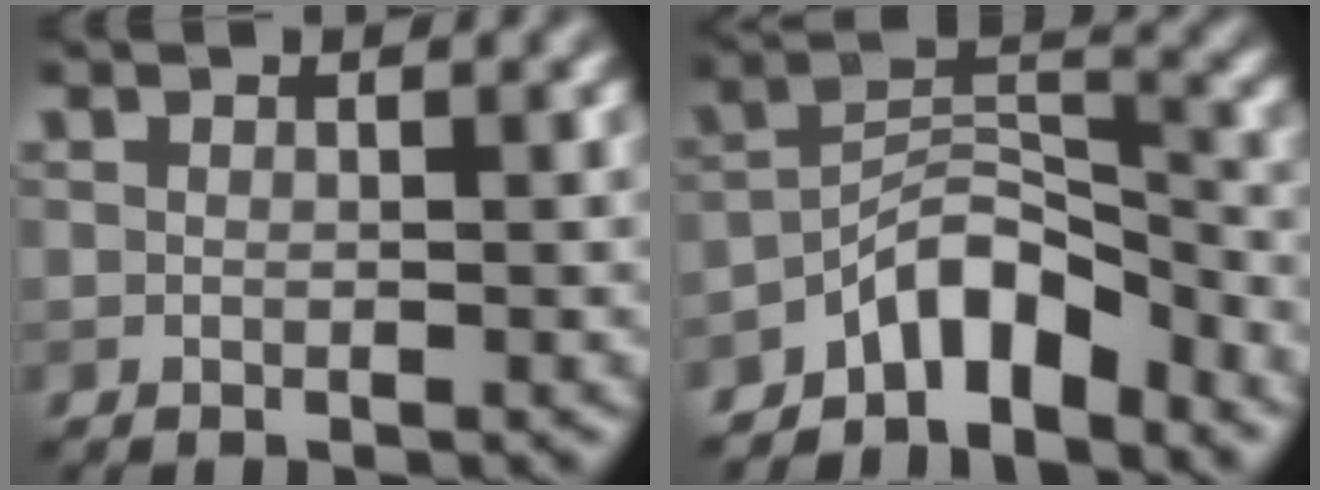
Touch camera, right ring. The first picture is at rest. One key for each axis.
{"total": 5.6, "fx": -4.4, "fy": 2.2, "fz": 2.7, "tx": -0.030, "ty": 0.011, "tz": -0.088}